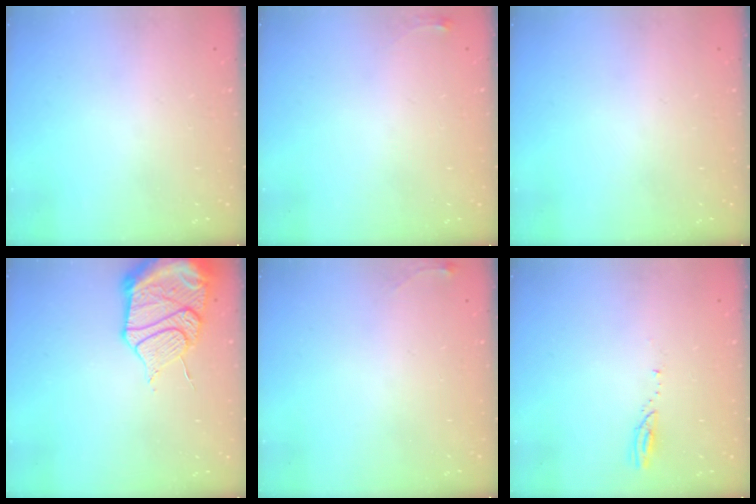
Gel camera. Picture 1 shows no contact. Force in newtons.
{"total": 3.6, "press": 3.6, "slide": 0.5}
{"total": 0.0}
{"total": 16.9, "press": 16.3, "slide": 4.2}
{"total": 4.0, "press": 3.9, "slide": 0.6}
{"total": 3.2, "press": 3.2, "slide": 0.3}